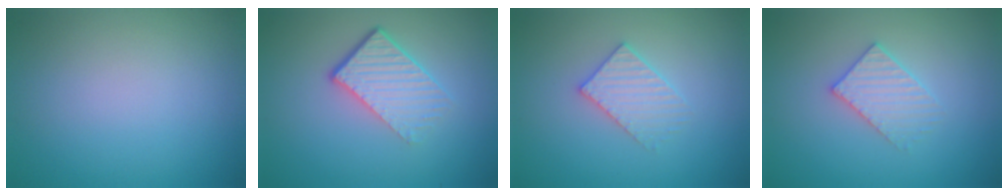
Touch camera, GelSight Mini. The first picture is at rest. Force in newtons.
{"total": 4.6, "press": 2.9, "slide": 3.6}
{"total": 2.7, "press": 2.7, "slide": 0.5}
{"total": 2.7, "press": 2.7, "slide": 0.5}